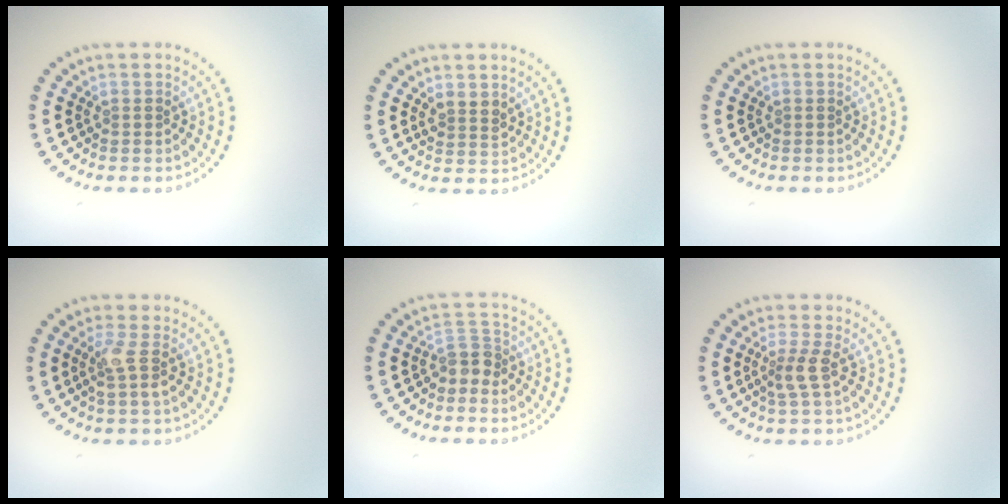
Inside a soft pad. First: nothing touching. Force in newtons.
{"total": 1.6, "press": 1.4, "slide": 0.8}
{"total": 0.0}
{"total": 1.9, "press": 1.5, "slide": 1.1}
{"total": 2.1, "press": 1.6, "slide": 1.4}
{"total": 2.0, "press": 1.6, "slide": 1.3}